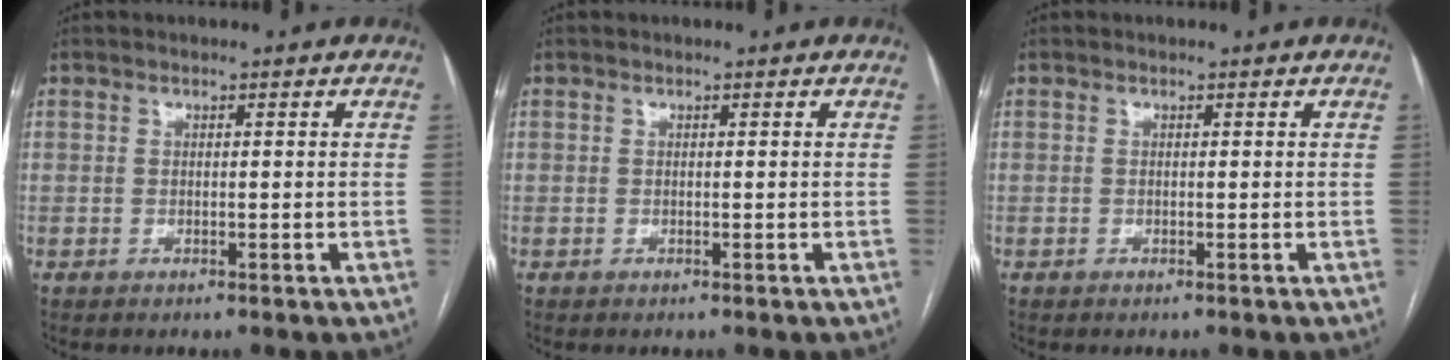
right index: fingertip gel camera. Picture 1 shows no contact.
{"total": 0.0}
{"total": 0.0}